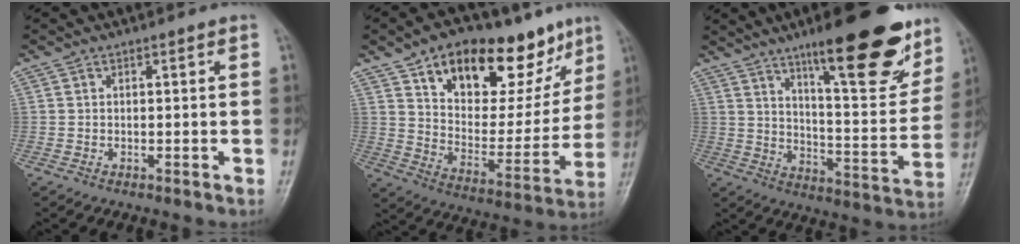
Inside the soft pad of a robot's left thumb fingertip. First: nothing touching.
{"total": 24.5, "force": [14.3, 12.4, 15.6], "torque": [-0.177, -0.037, 0.228]}
{"total": 22.4, "force": [14.1, 5.8, 16.5], "torque": [-0.191, -0.068, 0.212]}